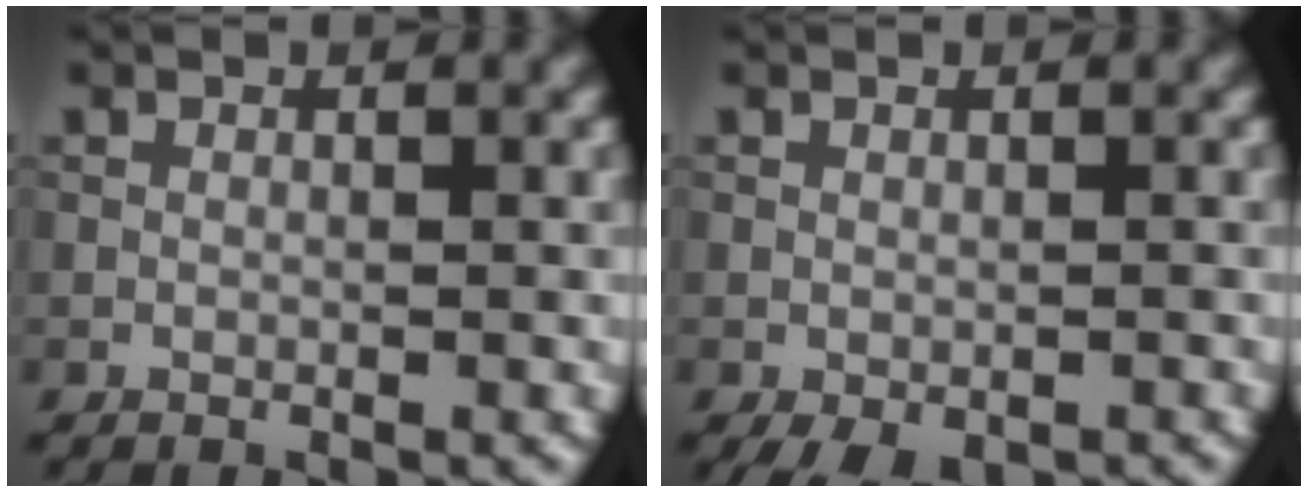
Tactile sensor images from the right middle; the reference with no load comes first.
{"total": 2.4, "force": [-1.6, 0.9, 1.5], "torque": [-0.026, -0.008, -0.016]}